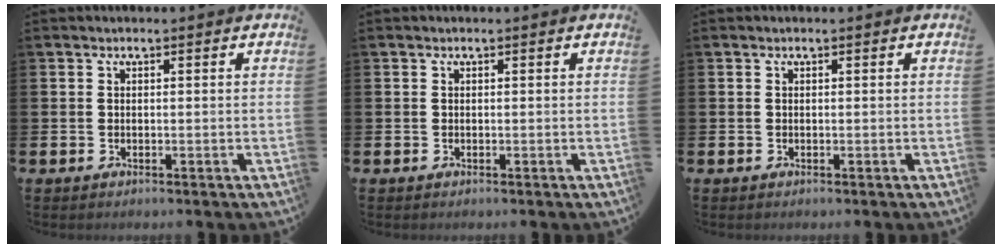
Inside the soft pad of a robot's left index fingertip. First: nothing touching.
{"total": 0.0}
{"total": 0.0}